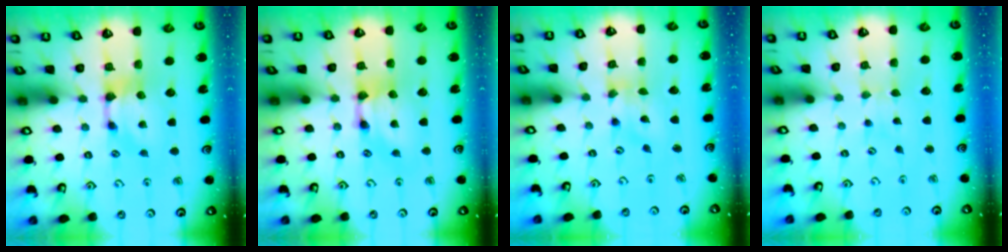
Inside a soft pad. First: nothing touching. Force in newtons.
{"total": 1.8, "press": 1.8, "slide": 0.1}
{"total": 1.7, "press": 1.3, "slide": 1.0}
{"total": 2.6, "press": 2.6, "slide": 0.2}